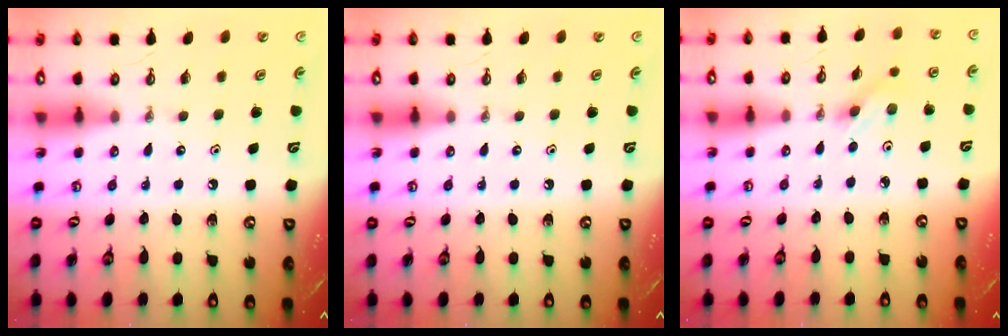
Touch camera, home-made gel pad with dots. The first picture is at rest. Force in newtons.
{"total": 0.0}
{"total": 2.6, "press": 2.3, "slide": 1.3}